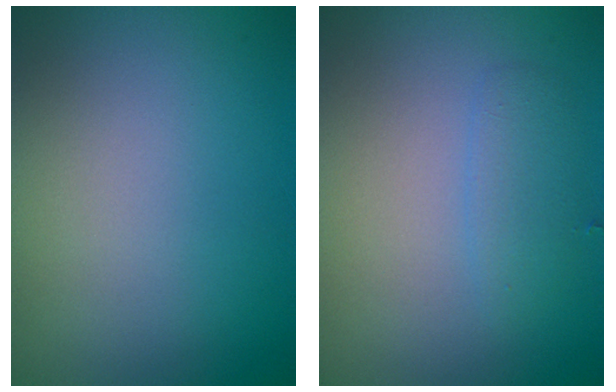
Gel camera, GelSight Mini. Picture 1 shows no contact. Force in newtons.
{"total": 1.7, "press": 1.7, "slide": 0.2}